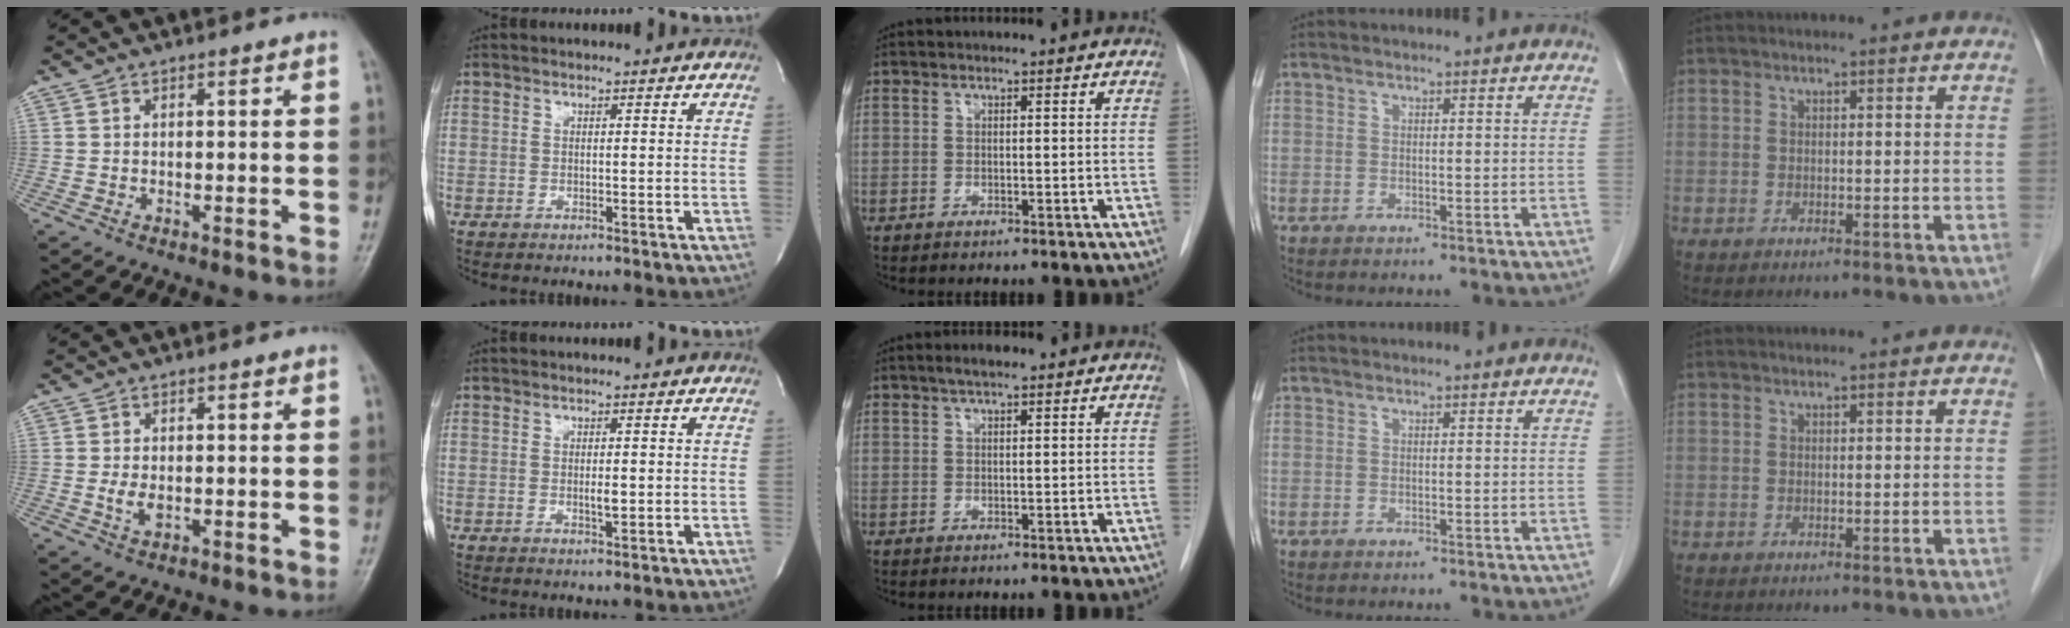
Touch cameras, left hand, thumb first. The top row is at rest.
{"thumb": {"total": 2.8, "force": [0.1, 1.5, 2.4], "torque": [-0.046, -0.006, 0.003]}, "index": {"total": 1.4, "force": [-0.2, 0.3, 1.4], "torque": [-0.023, -0.002, -0.003]}, "middle": {"total": 2.2, "force": [1.5, 0.5, 1.5], "torque": [-0.031, 0.008, 0.026]}}